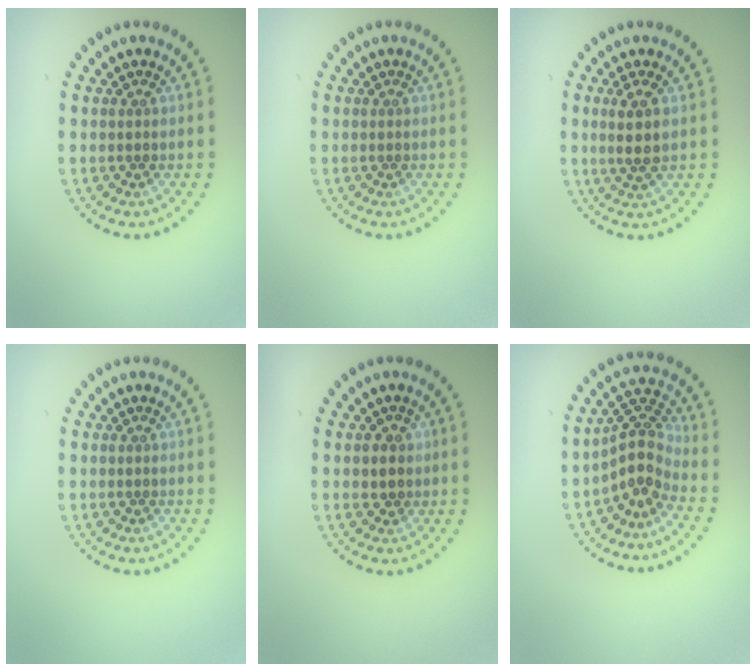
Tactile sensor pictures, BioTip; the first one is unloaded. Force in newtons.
{"total": 0.0}
{"total": 2.3, "press": 2.2, "slide": 0.9}
{"total": 0.0}
{"total": 1.3, "press": 1.2, "slide": 0.5}
{"total": 3.8, "press": 2.9, "slide": 2.6}